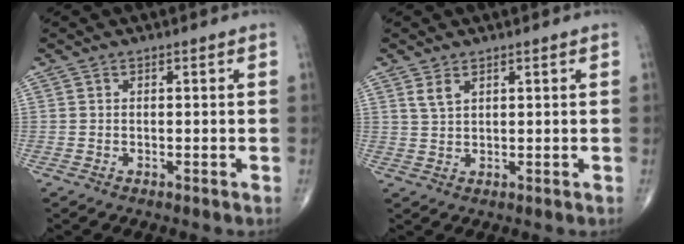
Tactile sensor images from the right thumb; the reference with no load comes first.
{"total": 2.4, "force": [1.4, 1.1, 1.5], "torque": [-0.031, -0.002, 0.036]}